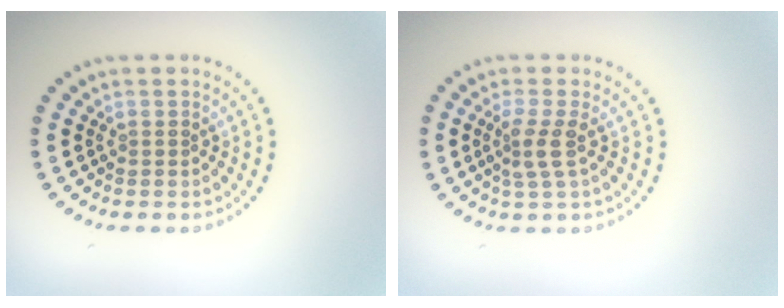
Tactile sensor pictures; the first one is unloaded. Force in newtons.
{"total": 2.3, "press": 1.7, "slide": 1.6}